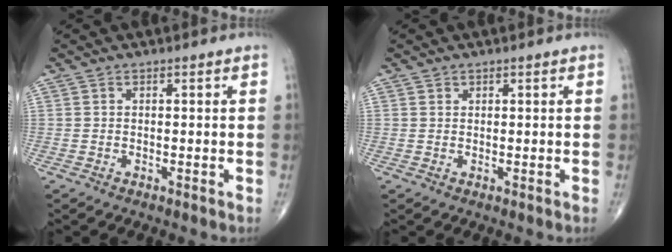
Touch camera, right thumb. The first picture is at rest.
{"total": 0.5, "force": [0.4, 0.4, 0.0], "torque": [0.002, -0.002, 0.005]}